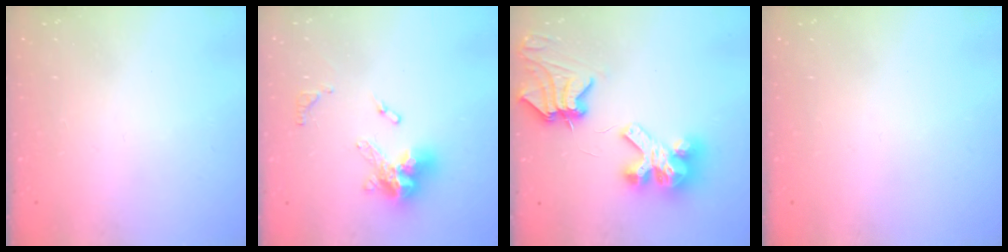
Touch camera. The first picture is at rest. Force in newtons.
{"total": 12.8, "press": 12.7, "slide": 1.4}
{"total": 10.0, "press": 10.0, "slide": 1.0}
{"total": 0.0}